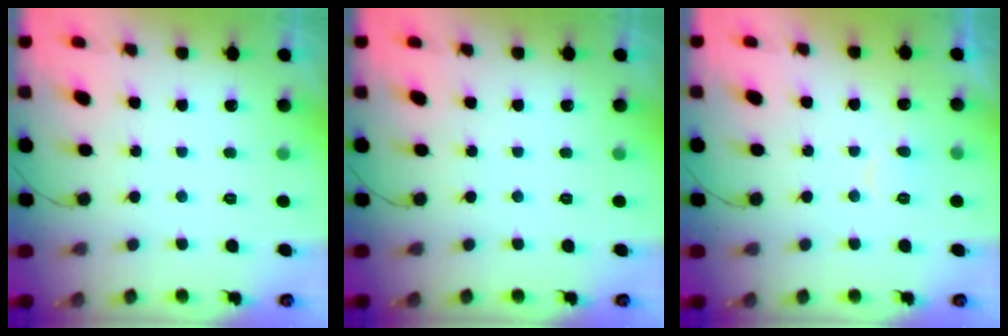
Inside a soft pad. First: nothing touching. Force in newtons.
{"total": 0.0}
{"total": 6.8, "press": 6.8, "slide": 0.4}